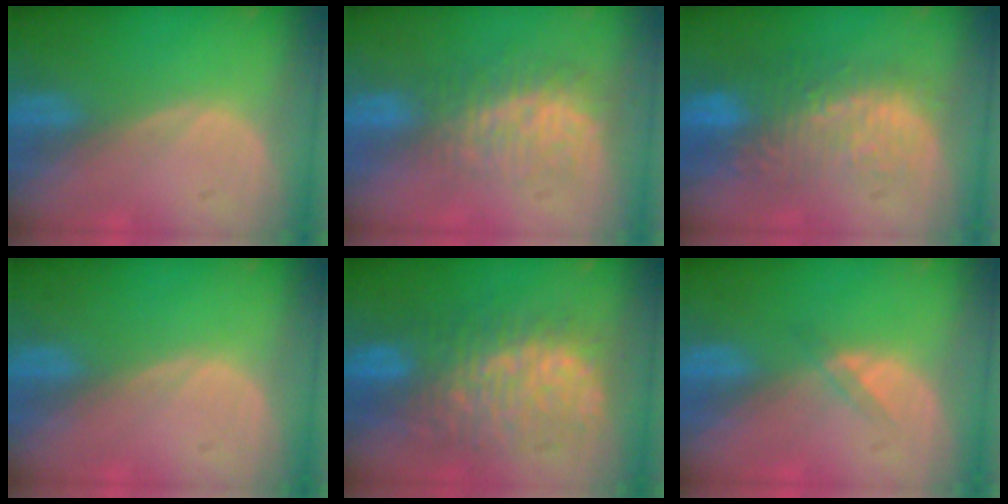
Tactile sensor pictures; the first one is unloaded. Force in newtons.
{"total": 8.7, "press": 7.4, "slide": 4.6}
{"total": 11.1, "press": 9.7, "slide": 5.5}
{"total": 0.0}
{"total": 11.9, "press": 11.8, "slide": 1.5}
{"total": 1.8, "press": 1.4, "slide": 1.0}